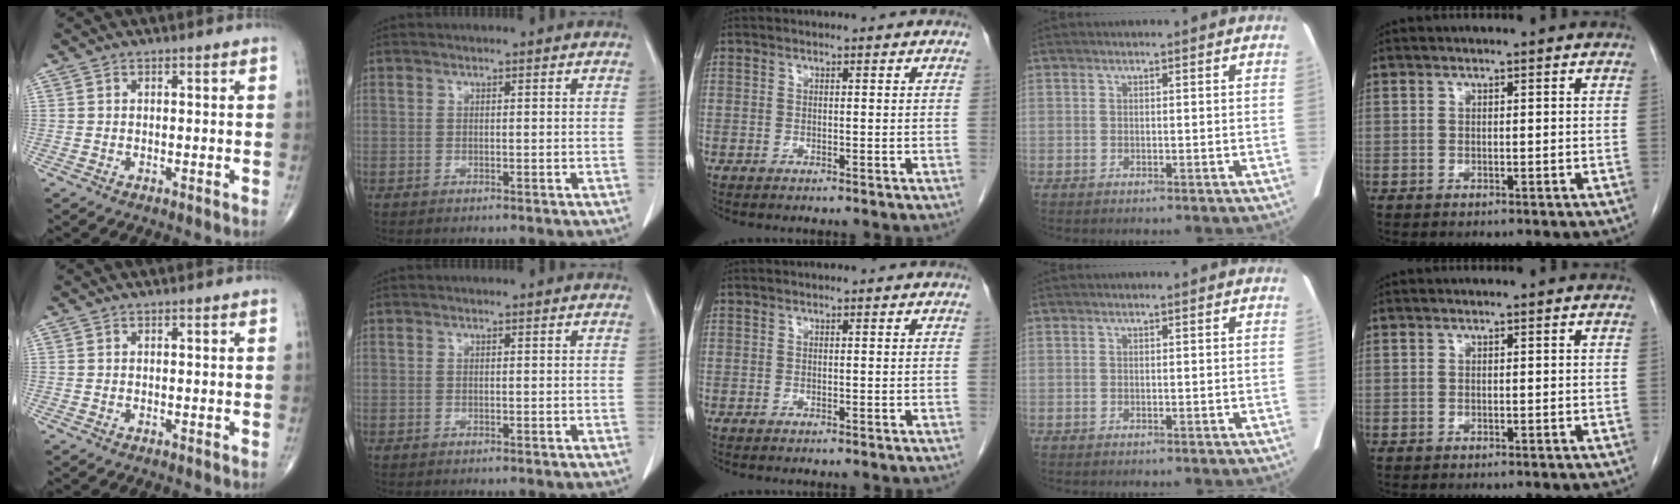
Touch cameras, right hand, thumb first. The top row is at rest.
{}